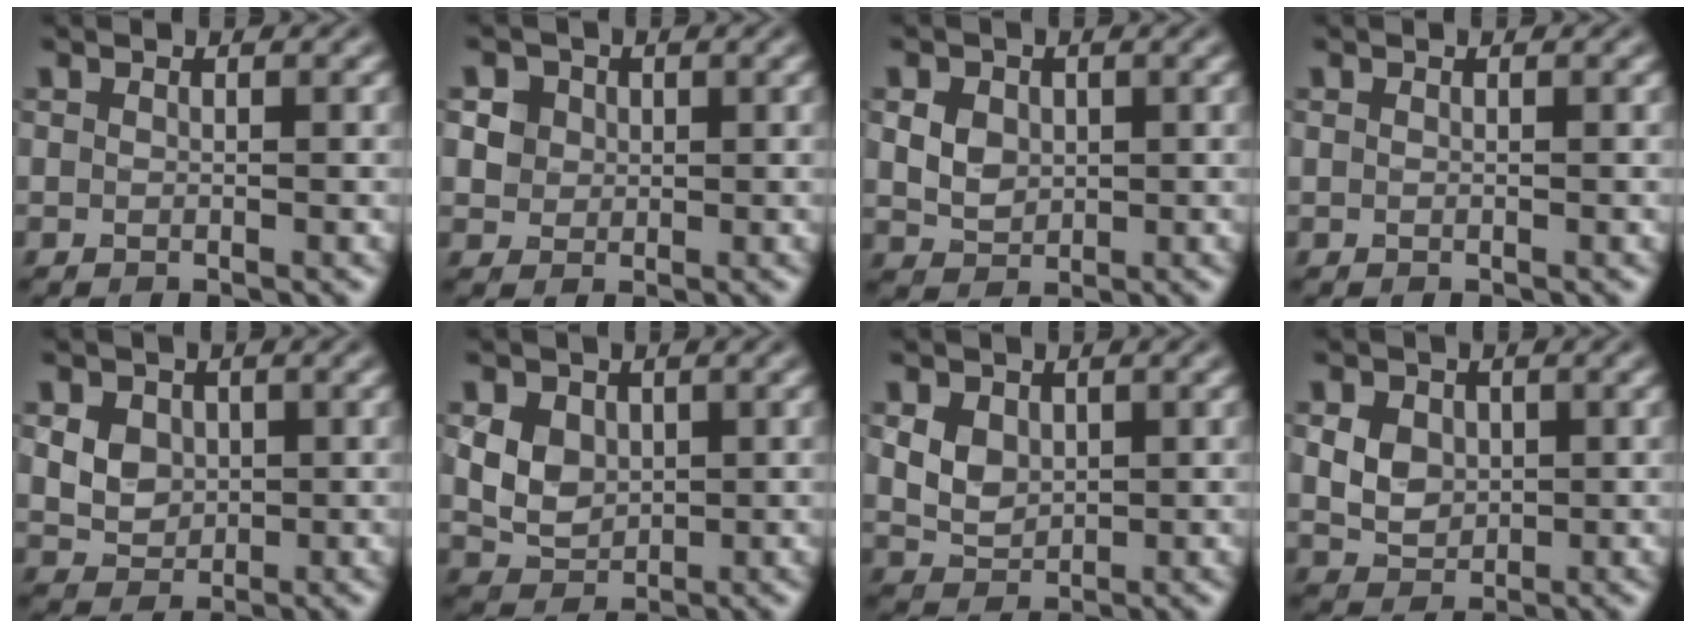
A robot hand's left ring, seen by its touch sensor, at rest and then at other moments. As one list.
[{"total": 3.9, "force": [1.7, 3.1, 1.6], "torque": [-0.036, 0.011, 0.027]}, {"total": 3.7, "force": [1.0, 3.0, 2.0], "torque": [-0.046, 0.008, 0.016]}, {"total": 0.0}, {"total": 5.3, "force": [1.7, 4.3, 2.7], "torque": [-0.055, 0.022, 0.025]}, {"total": 4.0, "force": [0.9, 3.2, 2.2], "torque": [-0.052, 0.003, 0.017]}, {"total": 3.1, "force": [0.9, 2.4, 1.7], "torque": [-0.035, -0.003, 0.017]}, {"total": 4.4, "force": [1.1, 3.5, 2.4], "torque": [-0.050, 0.012, 0.012]}]